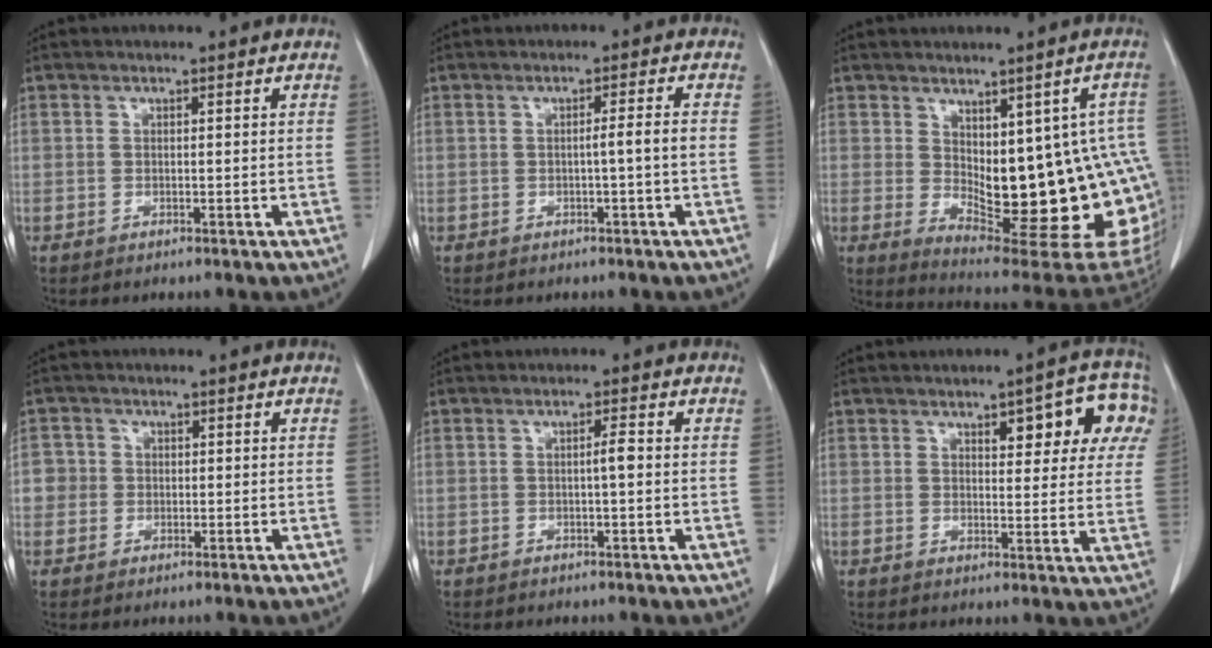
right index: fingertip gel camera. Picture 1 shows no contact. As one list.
[{"total": 2.2, "force": [-0.4, -0.5, 2.1], "torque": [-0.031, 0.001, -0.005]}, {"total": 20.6, "force": [-1.4, 7.1, 19.2], "torque": [-0.175, 0.005, 0.009]}, {"total": 3.0, "force": [0.0, 3.0, -0.1], "torque": [0.017, 0.010, -0.002]}, {"total": 1.6, "force": [-0.1, 0.0, 1.6], "torque": [-0.026, 0.003, -0.002]}, {"total": 11.1, "force": [5.3, 3.8, 8.9], "torque": [-0.093, 0.017, 0.060]}]